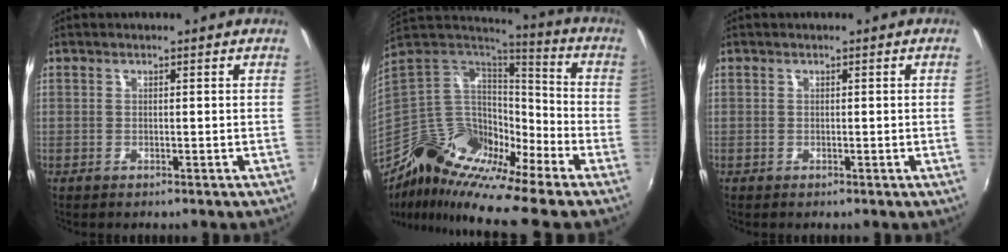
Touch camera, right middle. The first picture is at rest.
{"total": 15.6, "force": [-10.3, 3.8, 11.1], "torque": [-0.185, -0.011, -0.210]}
{"total": 0.5, "force": [0.1, -0.3, 0.4], "torque": [-0.002, -0.002, 0.000]}